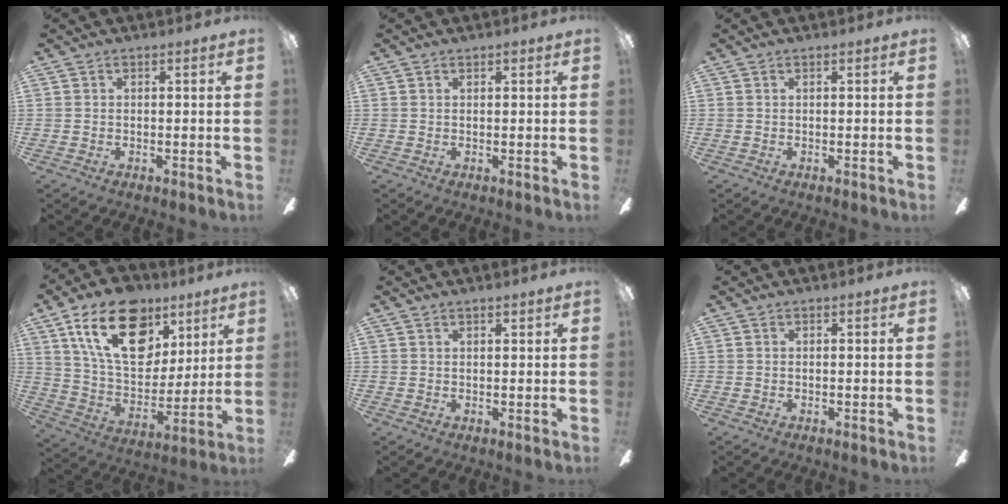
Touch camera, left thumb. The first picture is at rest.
{"total": 0.6, "force": [0.5, 0.2, 0.4], "torque": [-0.008, 0.001, 0.009]}
{"total": 0.0}
{"total": 23.4, "force": [11.6, 14.2, 14.5], "torque": [-0.238, -0.043, 0.204]}
{"total": 1.1, "force": [1.0, 0.3, 0.4], "torque": [-0.009, 0.000, 0.018]}
{"total": 0.0}